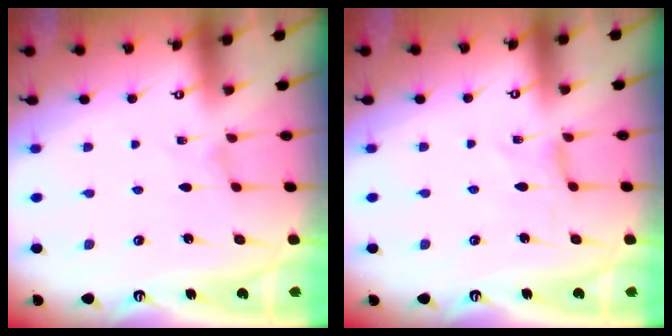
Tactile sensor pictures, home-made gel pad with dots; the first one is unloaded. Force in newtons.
{"total": 0.0}